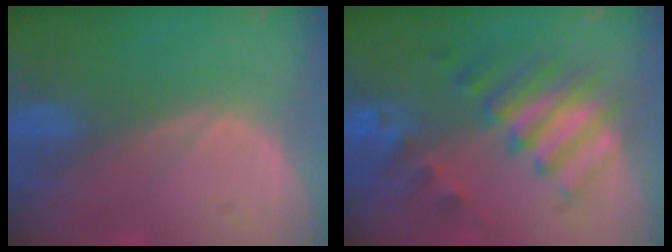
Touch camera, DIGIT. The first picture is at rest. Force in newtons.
{"total": 8.2, "press": 7.8, "slide": 2.8}